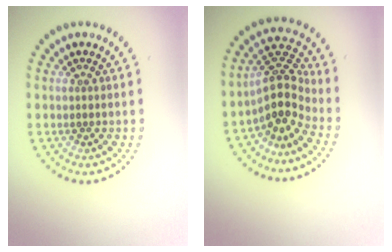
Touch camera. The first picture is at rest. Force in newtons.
{"total": 4.0, "press": 3.1, "slide": 2.5}